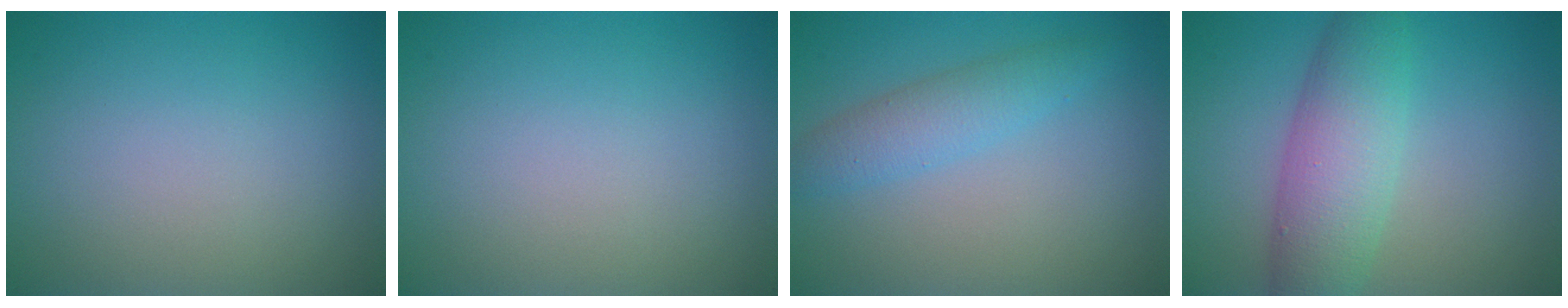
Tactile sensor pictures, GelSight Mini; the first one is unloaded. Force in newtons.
{"total": 0.0}
{"total": 2.9, "press": 2.9, "slide": 0.1}
{"total": 6.1, "press": 6.1, "slide": 0.1}